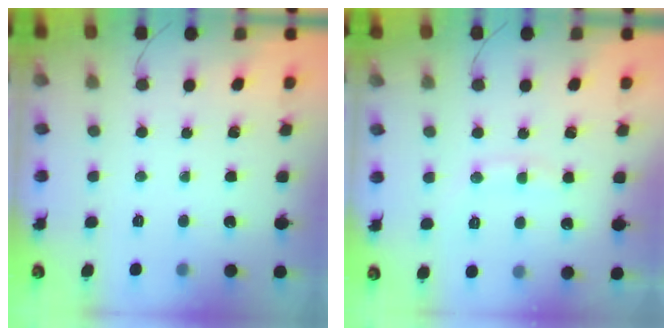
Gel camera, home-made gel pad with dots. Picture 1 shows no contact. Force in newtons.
{"total": 8.1, "press": 8.0, "slide": 1.1}